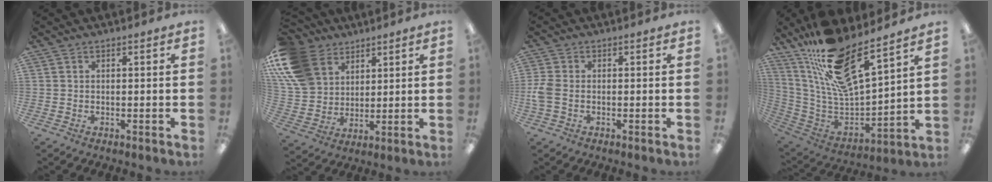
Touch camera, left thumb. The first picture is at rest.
{"total": 16.0, "force": [8.2, 11.7, 7.1], "torque": [-0.172, -0.025, 0.164]}
{"total": 3.9, "force": [-0.7, 2.4, 3.0], "torque": [-0.071, -0.001, -0.015]}
{"total": 19.4, "force": [14.6, 4.6, 11.9], "torque": [-0.224, -0.107, 0.251]}